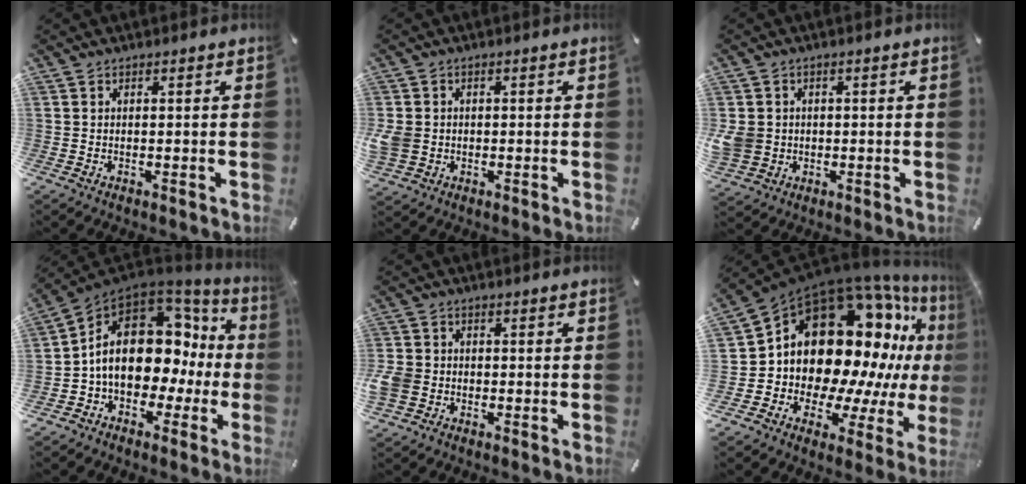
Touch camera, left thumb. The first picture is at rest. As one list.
[{"total": 4.6, "force": [-0.5, 4.1, 2.0], "torque": [-0.057, 0.001, -0.011]}, {"total": 5.7, "force": [-0.2, 5.4, 1.8], "torque": [-0.052, 0.004, -0.003]}, {"total": 16.3, "force": [1.1, 11.8, 11.2], "torque": [-0.193, -0.008, 0.022]}, {"total": 4.7, "force": [-1.5, 4.0, 1.8], "torque": [-0.044, 0.007, -0.029]}, {"total": 20.8, "force": [6.7, 15.0, 12.7], "torque": [-0.185, -0.108, 0.146]}]